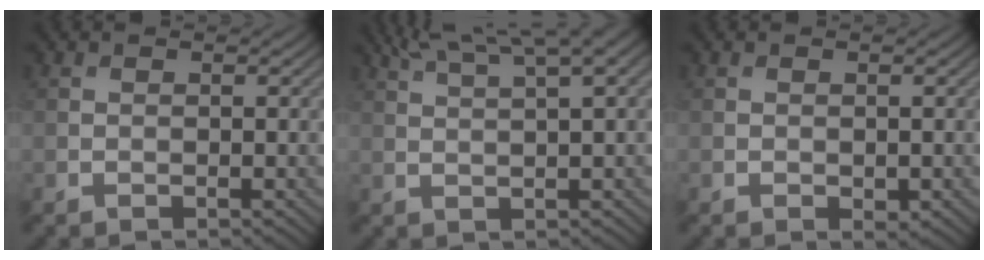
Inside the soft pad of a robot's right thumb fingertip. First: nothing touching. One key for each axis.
{"total": 7.1, "fx": 4.6, "fy": 1.1, "fz": 5.3, "tx": -0.094, "ty": 0.024, "tz": 0.074}
{"total": 0.9, "fx": -0.3, "fy": 0.6, "fz": 0.7, "tx": -0.010, "ty": -0.006, "tz": -0.002}